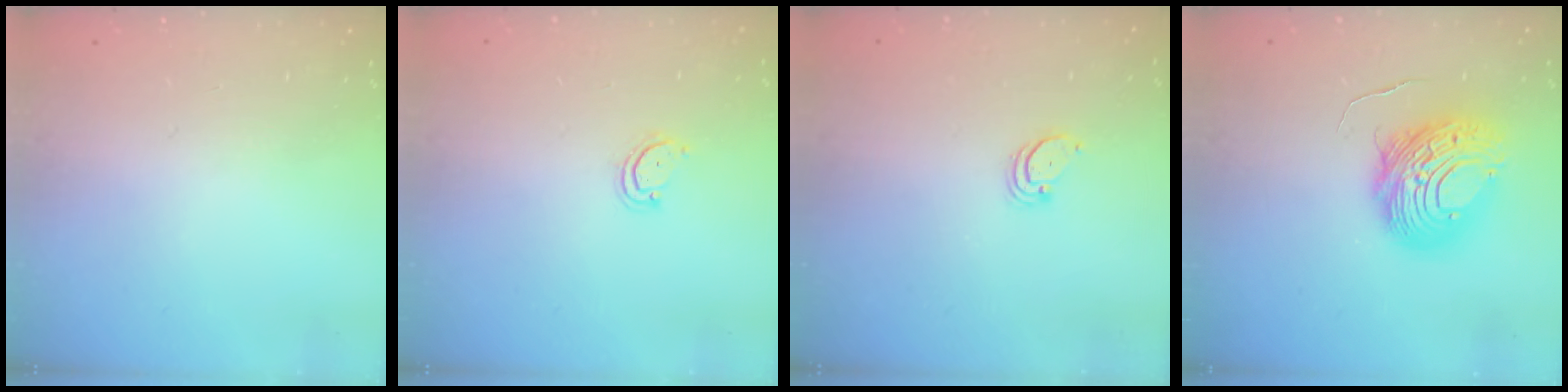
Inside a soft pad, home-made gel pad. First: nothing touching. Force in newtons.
{"total": 3.1, "press": 3.1, "slide": 0.2}
{"total": 2.0, "press": 2.0, "slide": 0.2}
{"total": 12.2, "press": 12.1, "slide": 1.3}